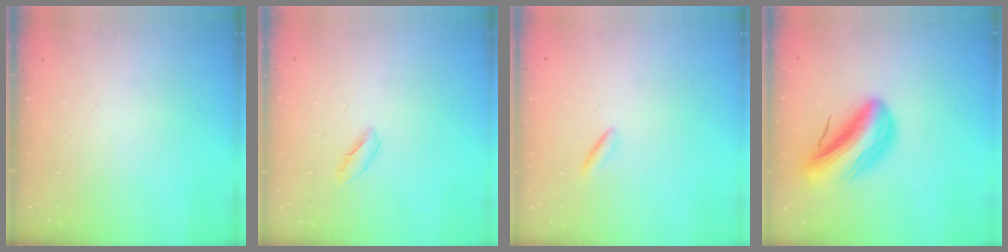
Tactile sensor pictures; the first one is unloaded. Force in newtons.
{"total": 2.2, "press": 2.1, "slide": 0.6}
{"total": 0.8, "press": 0.5, "slide": 0.6}
{"total": 13.0, "press": 12.5, "slide": 3.6}